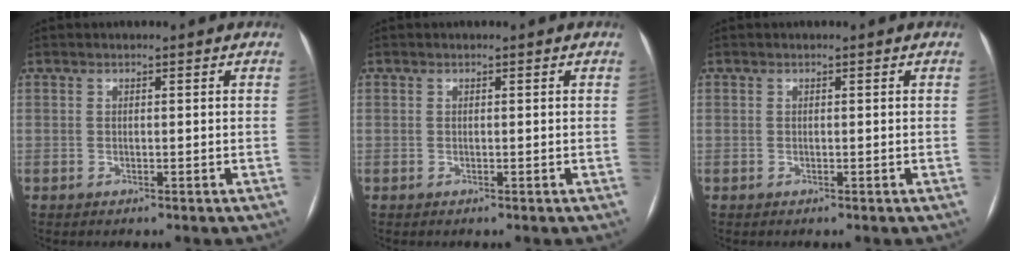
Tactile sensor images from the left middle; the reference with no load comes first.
{"total": 0.0}
{"total": 0.0}